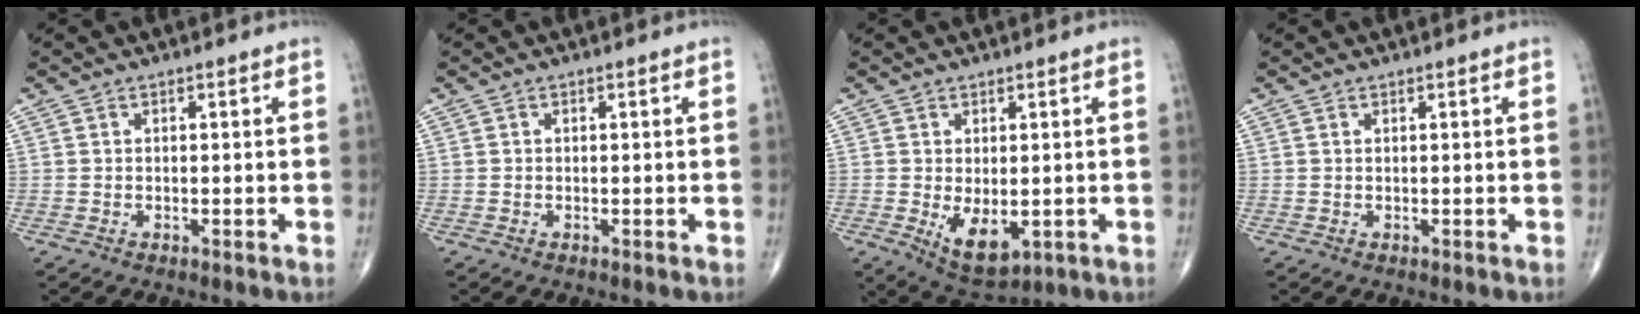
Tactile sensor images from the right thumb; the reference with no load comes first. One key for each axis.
{"total": 0.0}
{"total": 7.0, "fx": -1.2, "fy": 3.8, "fz": 5.8, "tx": -0.081, "ty": -0.014, "tz": -0.004}
{"total": 0.0}